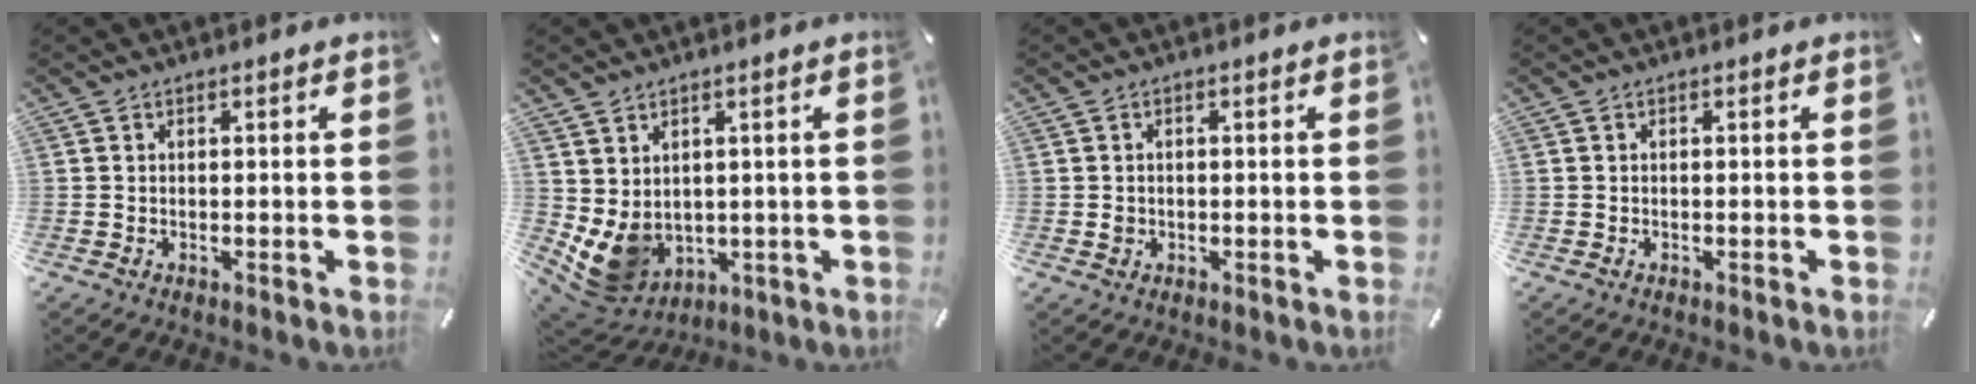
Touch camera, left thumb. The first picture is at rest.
{"total": 8.1, "force": [0.6, 7.1, 3.7], "torque": [-0.105, -0.021, 0.016]}
{"total": 1.3, "force": [-0.1, 1.1, 0.7], "torque": [-0.014, 0.004, -0.004]}
{"total": 0.0}